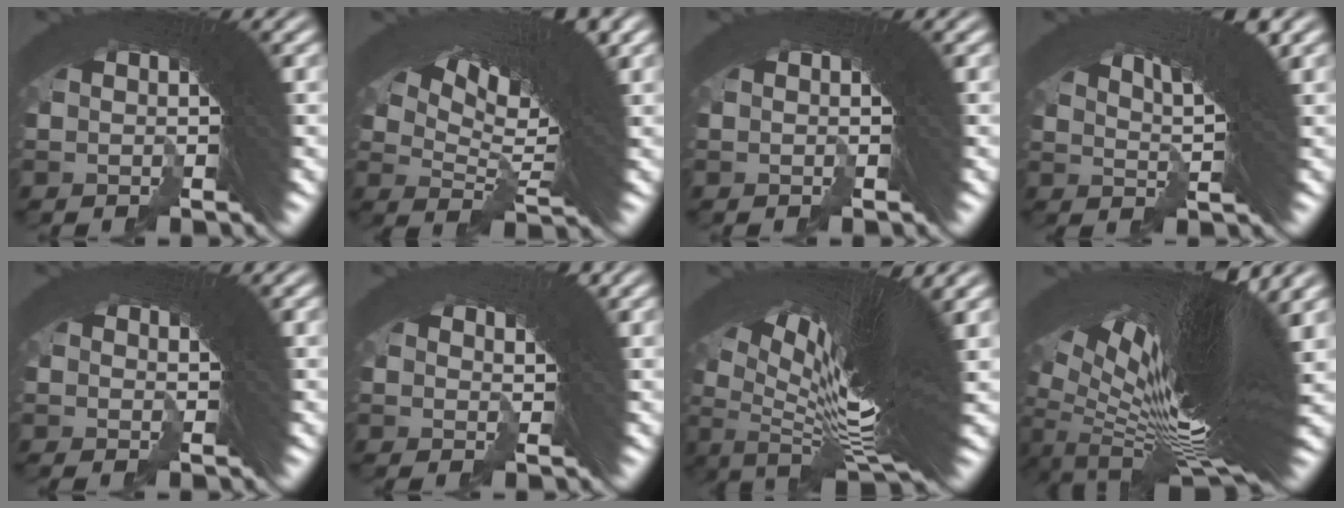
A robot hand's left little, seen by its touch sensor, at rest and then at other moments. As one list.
[{"total": 9.1, "force": [4.5, 2.7, 7.5], "torque": [-0.121, 0.017, 0.074]}, {"total": 0.0}, {"total": 7.0, "force": [3.3, 0.6, 6.2], "torque": [-0.085, 0.028, 0.049]}, {"total": 0.7, "force": [-0.1, -0.3, 0.6], "torque": [-0.002, -0.002, -0.001]}, {"total": 1.6, "force": [0.5, -0.1, 1.5], "torque": [-0.010, 0.001, 0.007]}, {"total": 15.0, "force": [2.0, 3.6, 14.4], "torque": [-0.214, 0.017, 0.034]}, {"total": 19.8, "force": [0.4, 6.3, 18.8], "torque": [-0.302, -0.015, 0.028]}]